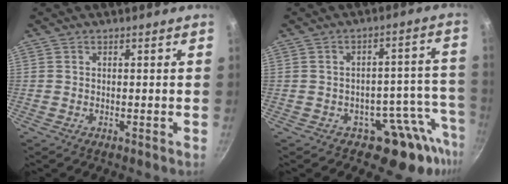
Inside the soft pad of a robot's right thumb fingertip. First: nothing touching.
{"total": 10.3, "force": [-6.4, 6.8, 4.3], "torque": [0.024, 0.062, -0.082]}